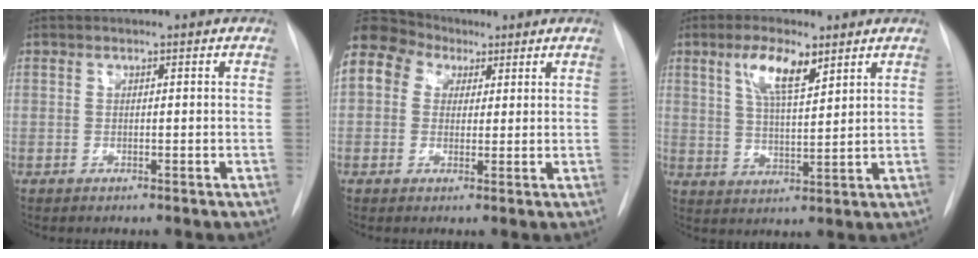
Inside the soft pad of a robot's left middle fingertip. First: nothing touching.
{"total": 20.8, "force": [9.0, 16.3, 9.1], "torque": [-0.286, 0.117, 0.174]}
{"total": 7.1, "force": [4.0, 1.6, 5.6], "torque": [-0.110, 0.001, 0.074]}